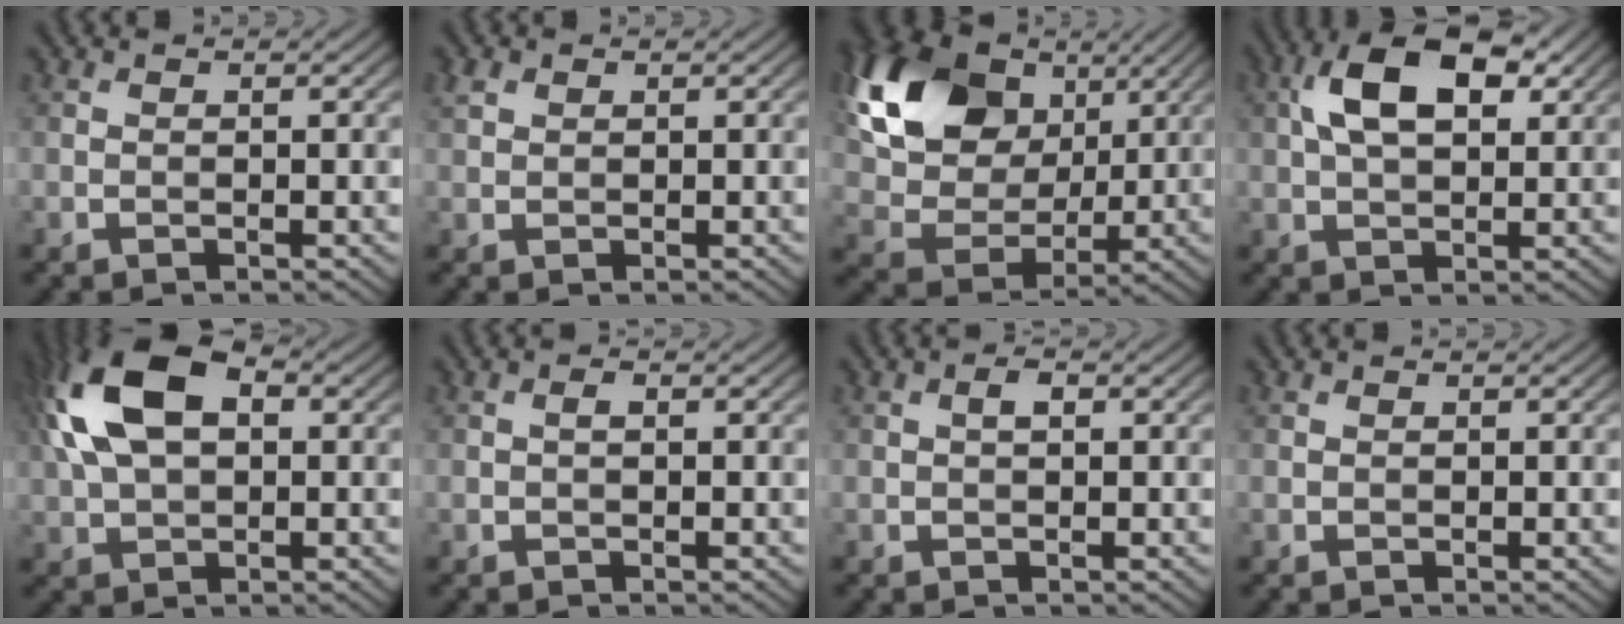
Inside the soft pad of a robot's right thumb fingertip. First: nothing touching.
{"total": 1.4, "force": [0.8, 1.0, 0.6], "torque": [-0.016, 0.005, 0.016]}
{"total": 18.6, "force": [7.7, 13.3, 10.6], "torque": [-0.281, 0.052, 0.162]}
{"total": 9.8, "force": [3.1, 5.2, 7.7], "torque": [-0.150, 0.018, 0.048]}
{"total": 12.5, "force": [3.1, 7.1, 9.8], "torque": [-0.224, 0.020, 0.050]}
{"total": 0.6, "force": [0.0, 0.2, 0.6], "torque": [-0.012, 0.003, -0.001]}
{"total": 1.1, "force": [0.3, 0.5, 1.0], "torque": [-0.018, 0.004, 0.003]}
{"total": 0.0}